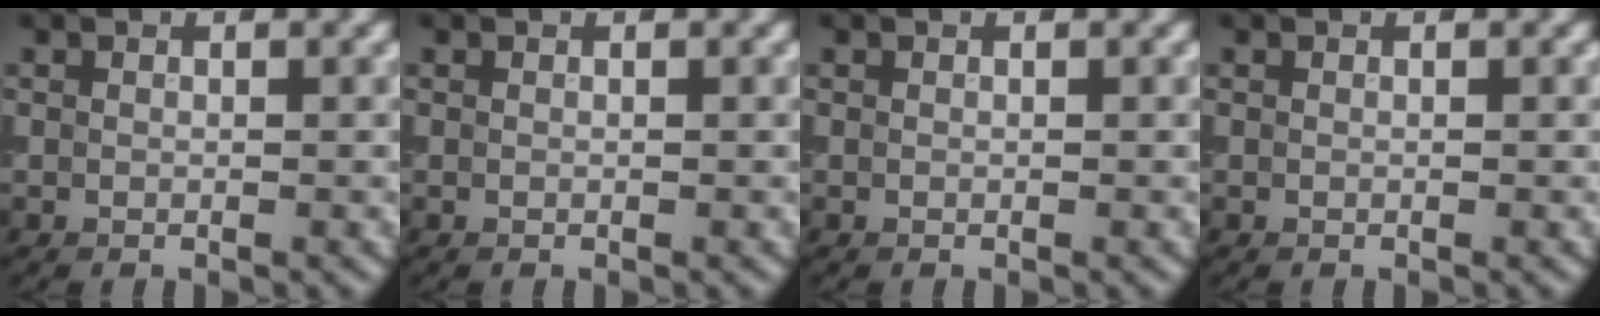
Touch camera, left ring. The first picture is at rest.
{"total": 0.0}
{"total": 0.0}
{"total": 0.0}